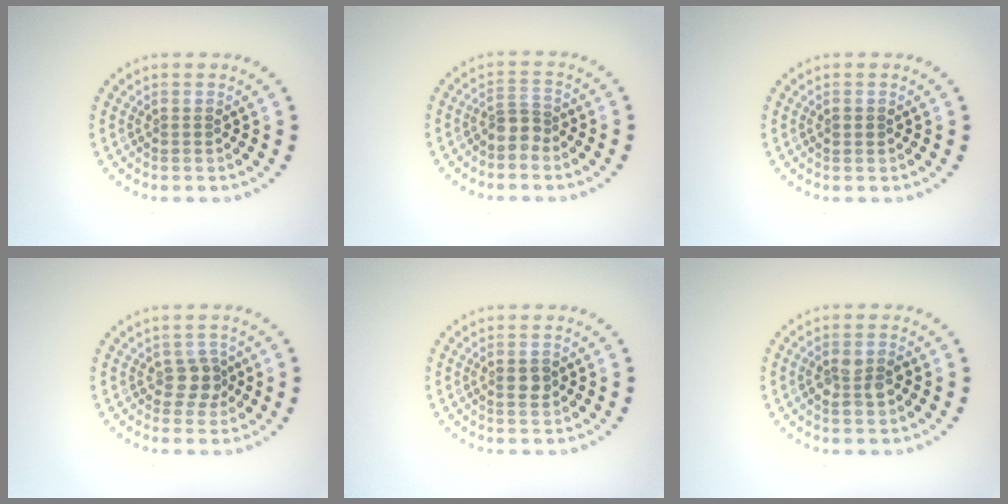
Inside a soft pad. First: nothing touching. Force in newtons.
{"total": 2.2, "press": 1.7, "slide": 1.4}
{"total": 1.0, "press": 1.0, "slide": 0.1}
{"total": 2.0, "press": 1.6, "slide": 1.1}
{"total": 1.4, "press": 1.3, "slide": 0.3}
{"total": 2.4, "press": 2.4, "slide": 0.3}